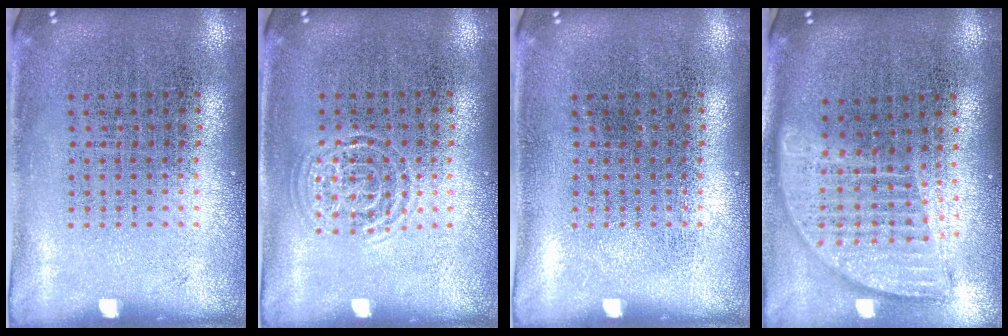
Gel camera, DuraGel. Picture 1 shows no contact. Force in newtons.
{"total": 0.8, "press": 0.8, "slide": 0.1}
{"total": 0.0}
{"total": 1.8, "press": 1.5, "slide": 1.0}